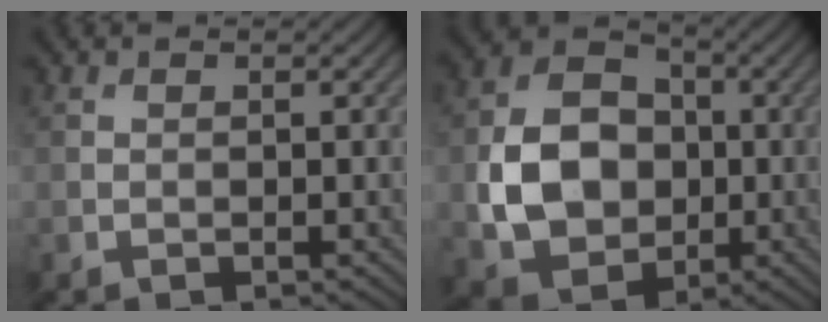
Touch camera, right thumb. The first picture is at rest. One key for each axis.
{"total": 10.7, "fx": -1.1, "fy": 8.6, "fz": 6.4, "tx": -0.143, "ty": 0.000, "tz": -0.025}